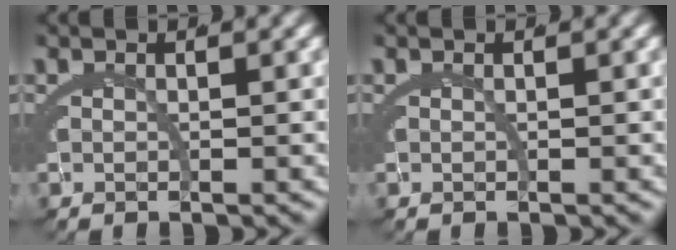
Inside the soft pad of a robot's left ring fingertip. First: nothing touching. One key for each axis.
{"total": 0.0}